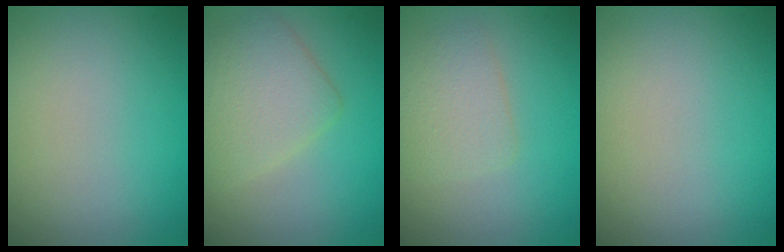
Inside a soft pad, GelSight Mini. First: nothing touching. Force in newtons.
{"total": 4.3, "press": 4.3, "slide": 0.2}
{"total": 2.5, "press": 2.5, "slide": 0.1}
{"total": 0.0}